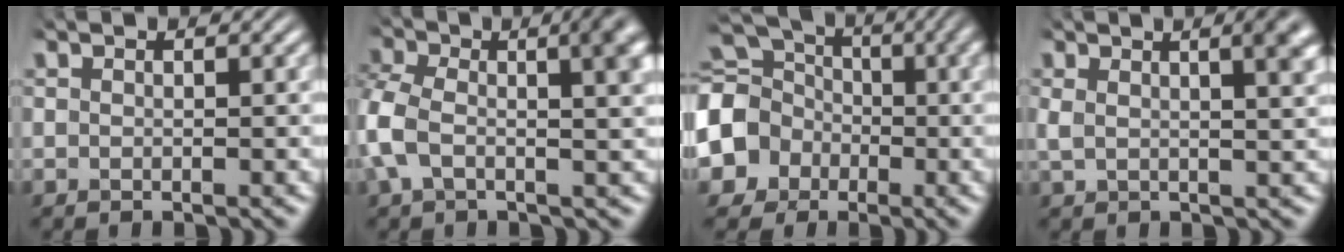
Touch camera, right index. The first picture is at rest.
{"total": 6.9, "force": [0.3, 3.7, 5.8], "torque": [-0.111, -0.010, 0.009]}
{"total": 11.4, "force": [0.0, 10.2, 5.0], "torque": [-0.114, -0.025, -0.007]}
{"total": 5.5, "force": [2.2, 2.0, 4.6], "torque": [-0.051, 0.014, 0.034]}